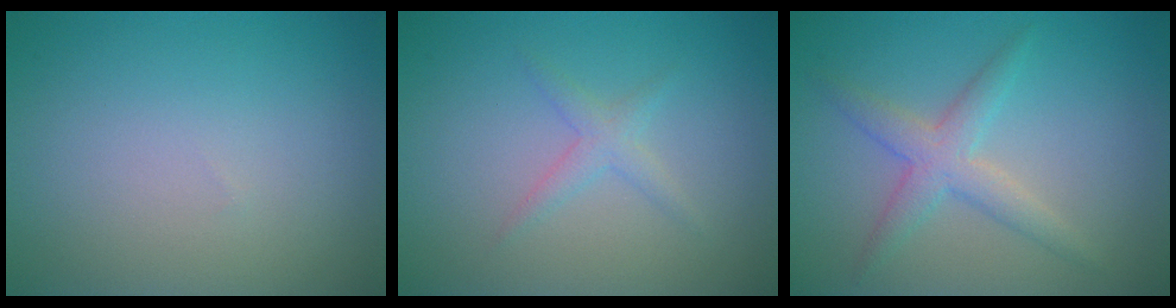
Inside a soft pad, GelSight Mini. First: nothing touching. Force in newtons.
{"total": 1.4, "press": 1.4, "slide": 0.1}
{"total": 3.0, "press": 3.0, "slide": 0.1}